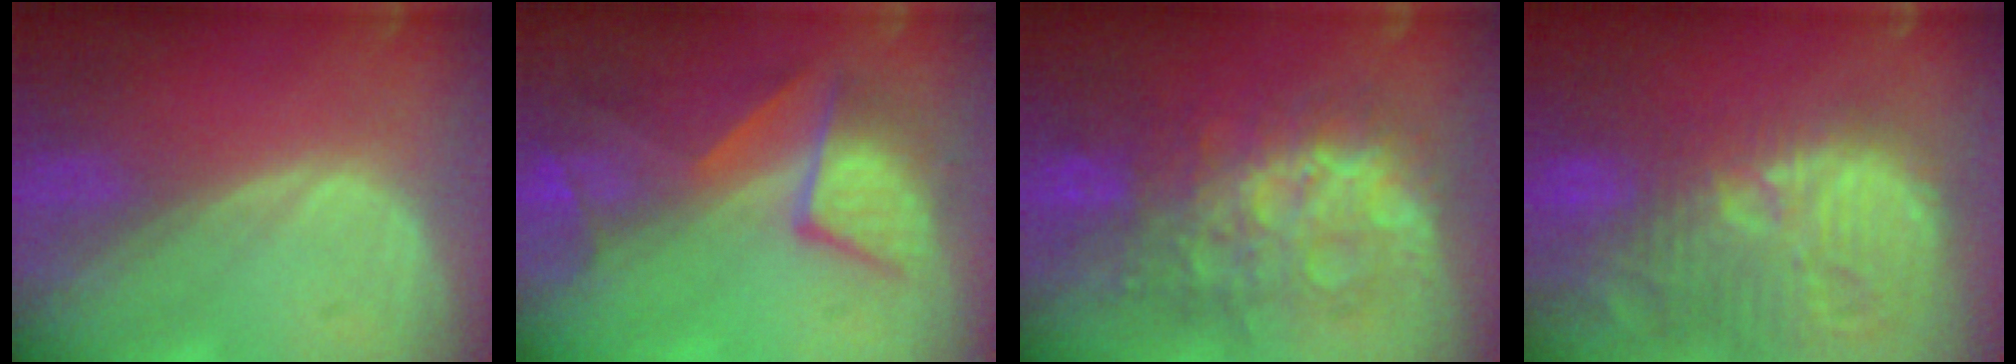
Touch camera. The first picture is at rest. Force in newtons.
{"total": 9.6, "press": 8.7, "slide": 4.1}
{"total": 11.8, "press": 11.8, "slide": 1.2}
{"total": 15.2, "press": 13.3, "slide": 7.4}